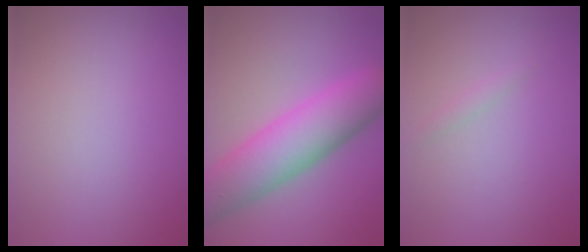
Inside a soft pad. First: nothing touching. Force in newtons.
{"total": 8.1, "press": 8.1, "slide": 0.2}
{"total": 0.6, "press": 0.6, "slide": 0.0}